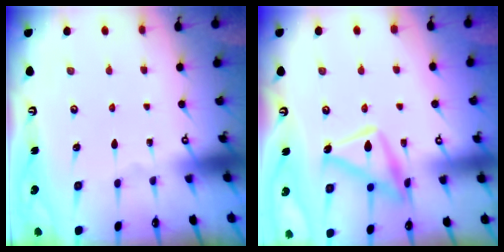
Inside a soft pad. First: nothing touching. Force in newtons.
{"total": 14.3, "press": 14.2, "slide": 1.2}